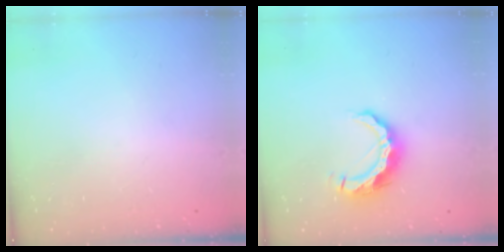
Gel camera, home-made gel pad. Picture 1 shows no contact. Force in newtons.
{"total": 11.0, "press": 10.9, "slide": 0.9}